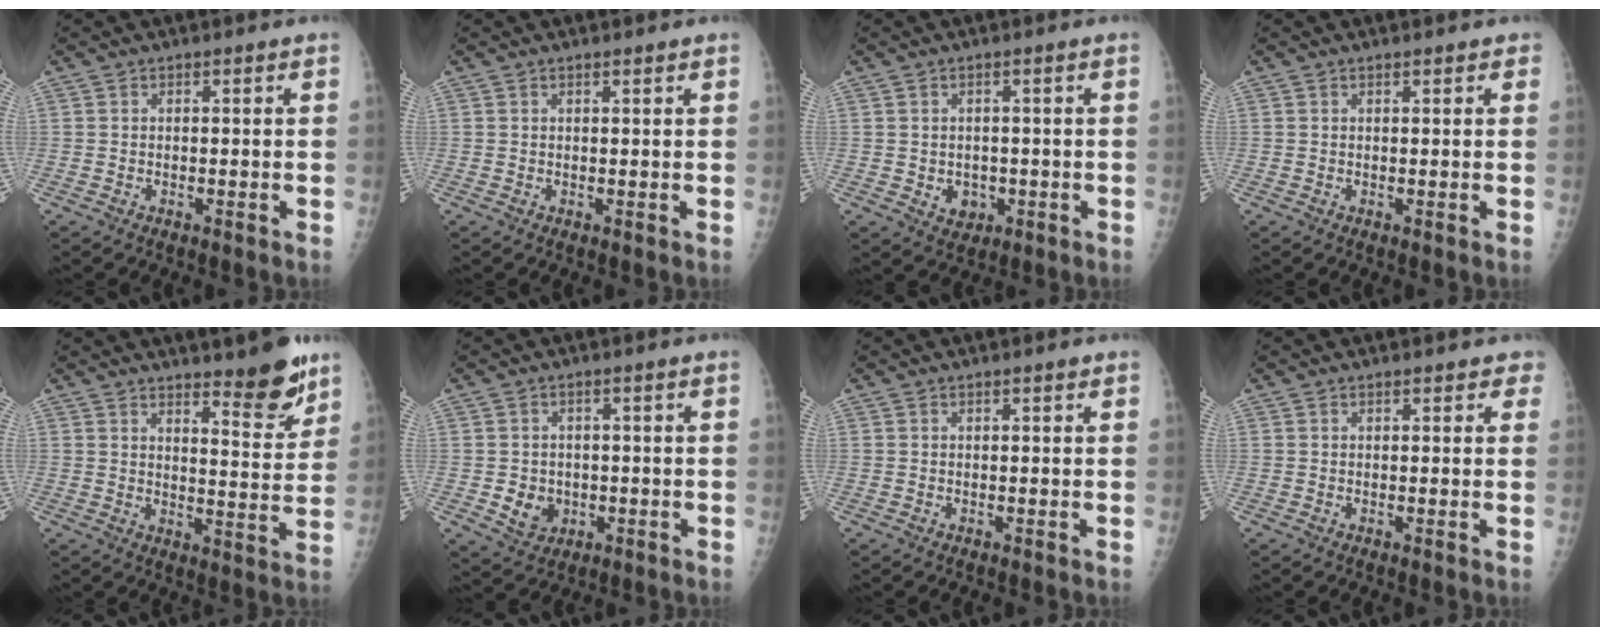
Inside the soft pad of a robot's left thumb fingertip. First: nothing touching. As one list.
[{"total": 0.7, "force": [0.5, 0.0, 0.4], "torque": [-0.007, -0.003, 0.010]}, {"total": 3.5, "force": [-0.6, 2.9, 1.8], "torque": [-0.010, 0.000, 0.002]}, {"total": 1.1, "force": [0.8, 0.5, 0.5], "torque": [-0.002, -0.002, 0.007]}, {"total": 9.2, "force": [7.0, 1.6, 5.7], "torque": [-0.060, -0.061, 0.106]}, {"total": 4.8, "force": [-0.8, 4.2, 2.3], "torque": [-0.020, 0.002, 0.000]}, {"total": 0.6, "force": [0.5, 0.1, 0.4], "torque": [-0.006, -0.002, 0.007]}, {"total": 2.4, "force": [1.9, 1.2, 0.9], "torque": [0.017, -0.001, 0.013]}]